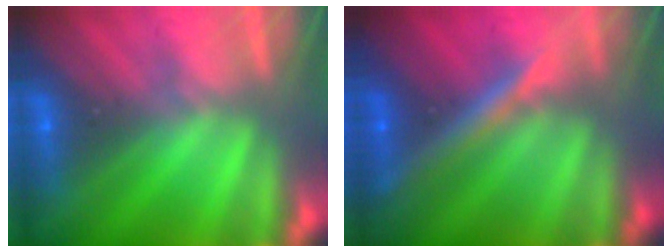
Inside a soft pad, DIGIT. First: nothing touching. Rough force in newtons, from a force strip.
{"total": 2.5}